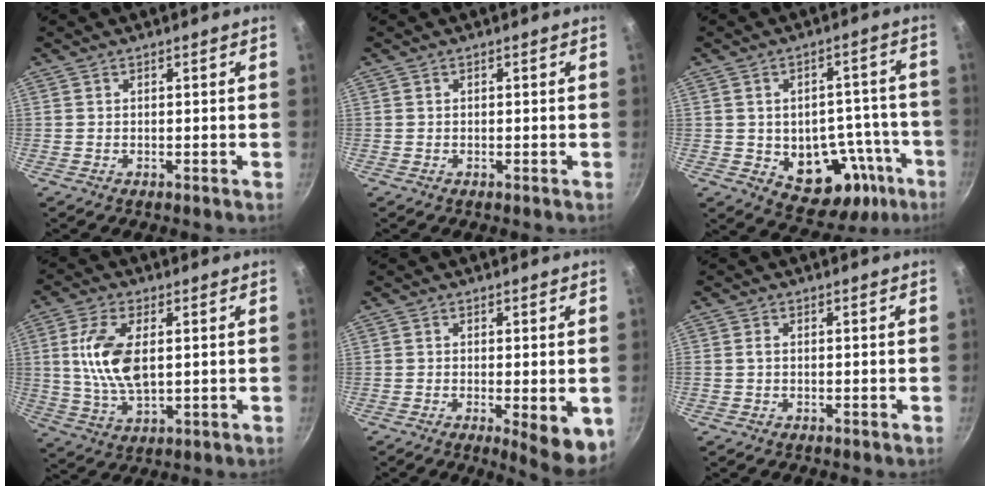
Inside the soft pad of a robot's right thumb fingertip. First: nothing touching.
{"total": 0.0}
{"total": 15.1, "force": [-5.9, 9.6, 10.0], "torque": [-0.096, 0.046, -0.065]}
{"total": 11.6, "force": [1.7, 5.7, 9.9], "torque": [-0.204, -0.009, 0.036]}
{"total": 7.6, "force": [-2.3, 2.1, 6.9], "torque": [-0.091, -0.019, -0.029]}
{"total": 0.7, "force": [-0.1, 0.4, 0.6], "torque": [-0.010, 0.001, -0.004]}